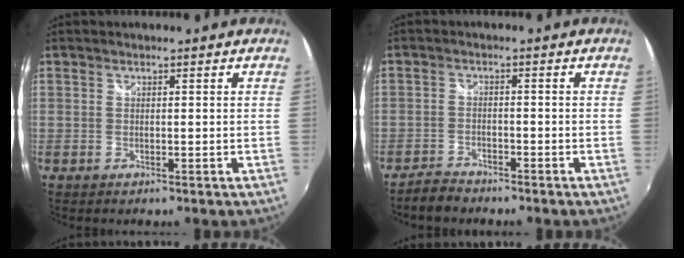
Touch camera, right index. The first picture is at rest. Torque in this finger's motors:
{"motor_torque": [-0.22, 0.07, -0.04, 0.00]}